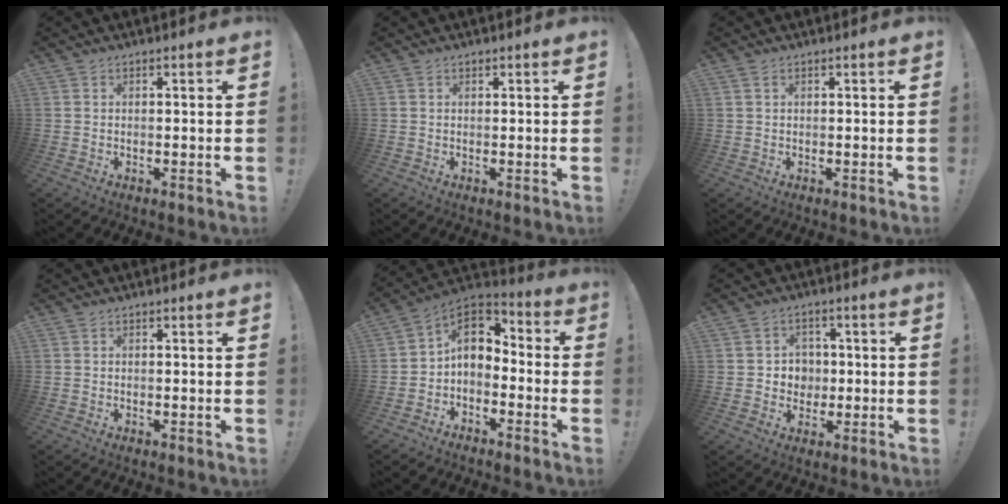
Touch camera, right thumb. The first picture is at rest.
{"total": 0.5, "force": [0.4, 0.3, 0.2], "torque": [-0.002, -0.001, 0.008]}
{"total": 1.1, "force": [0.6, 0.6, 0.8], "torque": [-0.015, 0.002, 0.011]}
{"total": 0.0}
{"total": 8.4, "force": [0.5, 6.3, 5.5], "torque": [-0.096, 0.005, 0.013]}
{"total": 5.7, "force": [0.5, 5.5, 1.3], "torque": [-0.023, -0.003, 0.012]}